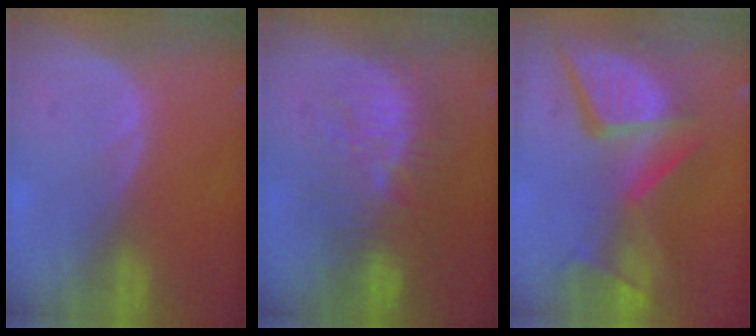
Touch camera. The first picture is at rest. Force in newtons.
{"total": 9.4, "press": 9.1, "slide": 2.2}
{"total": 13.9, "press": 11.3, "slide": 8.0}